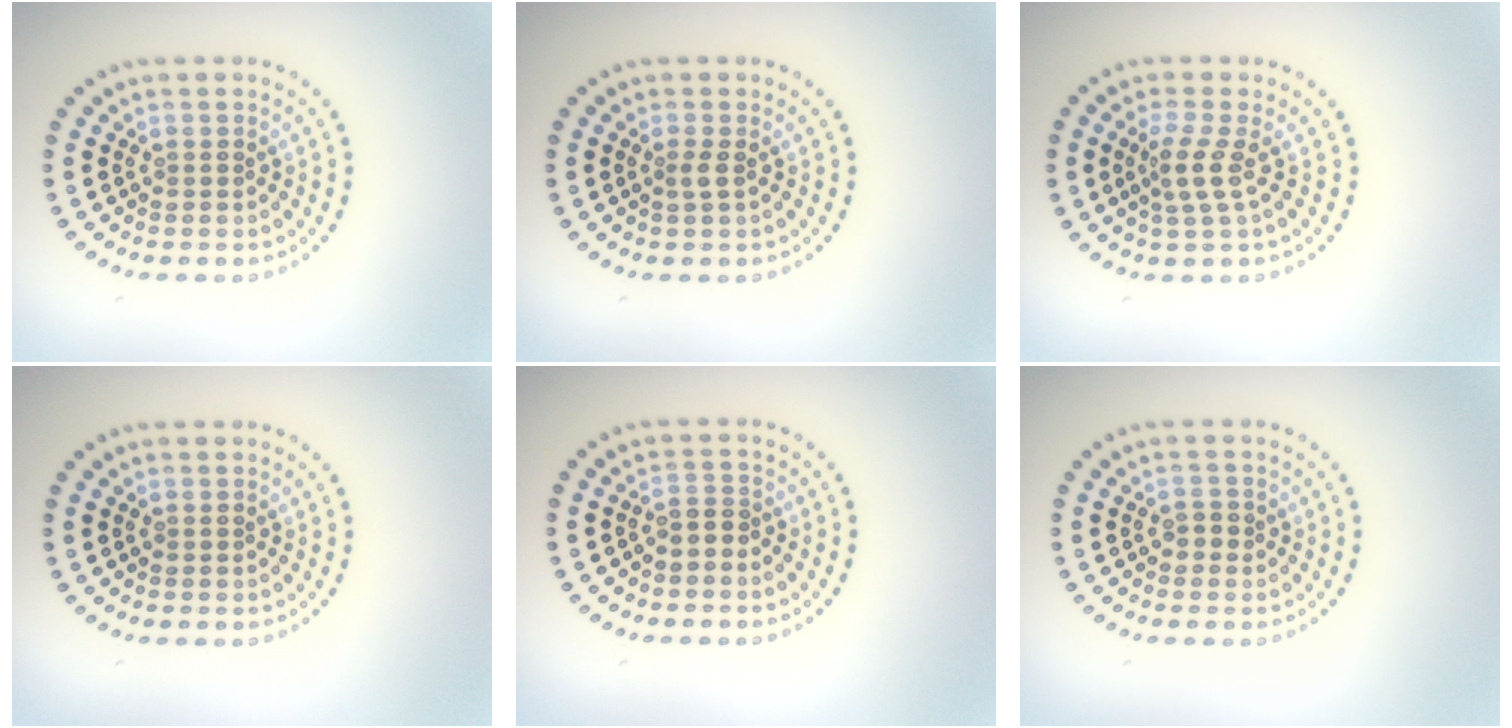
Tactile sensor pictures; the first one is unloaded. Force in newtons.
{"total": 0.9, "press": 0.6, "slide": 0.7}
{"total": 2.2, "press": 1.5, "slide": 1.7}
{"total": 0.0}
{"total": 1.5, "press": 1.2, "slide": 0.8}
{"total": 1.0, "press": 0.9, "slide": 0.4}